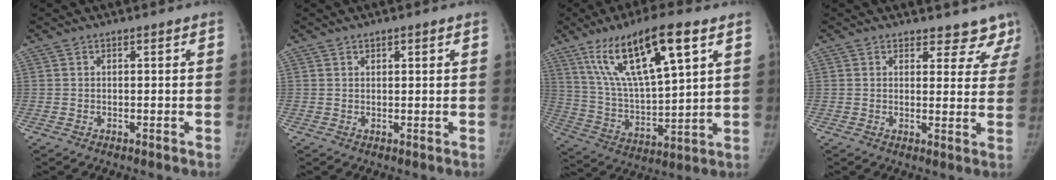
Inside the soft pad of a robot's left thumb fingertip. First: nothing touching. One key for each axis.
{"total": 1.2, "fx": 0.7, "fy": 0.5, "fz": 0.7, "tx": -0.004, "ty": -0.002, "tz": 0.010}
{"total": 19.8, "fx": 10.3, "fy": 5.4, "fz": 16.0, "tx": -0.270, "ty": -0.030, "tz": 0.194}
{"total": 7.5, "fx": 6.7, "fy": 3.2, "fz": 0.8, "tx": 0.039, "ty": -0.035, "tz": 0.055}